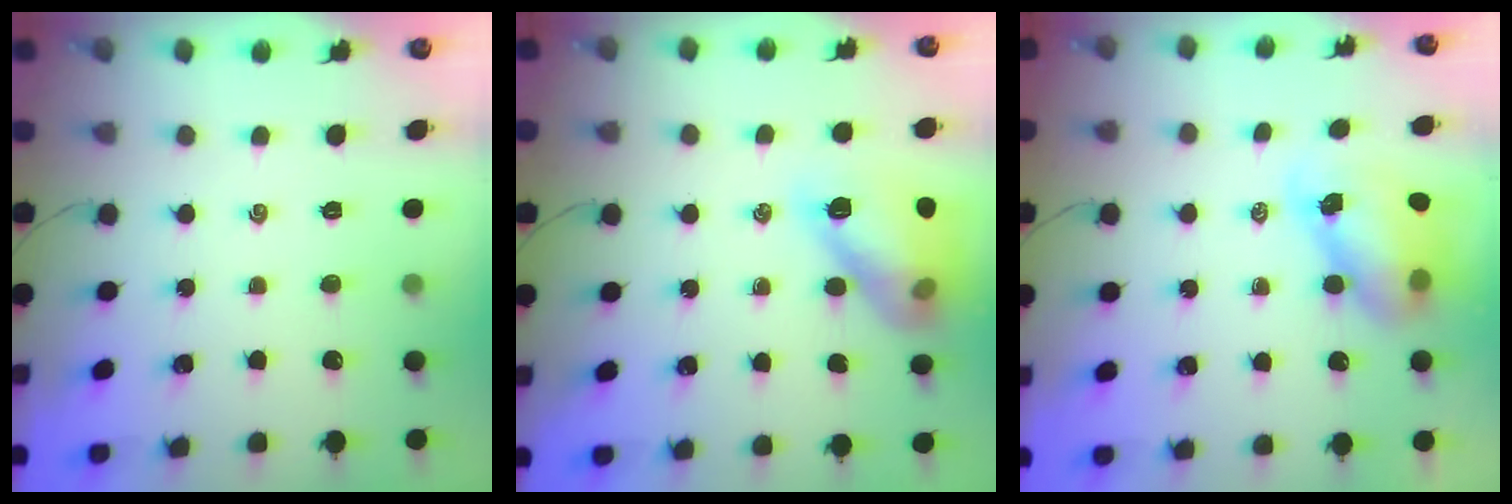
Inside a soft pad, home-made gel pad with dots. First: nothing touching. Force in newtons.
{"total": 14.3, "press": 14.2, "slide": 1.1}
{"total": 8.9, "press": 8.7, "slide": 1.8}